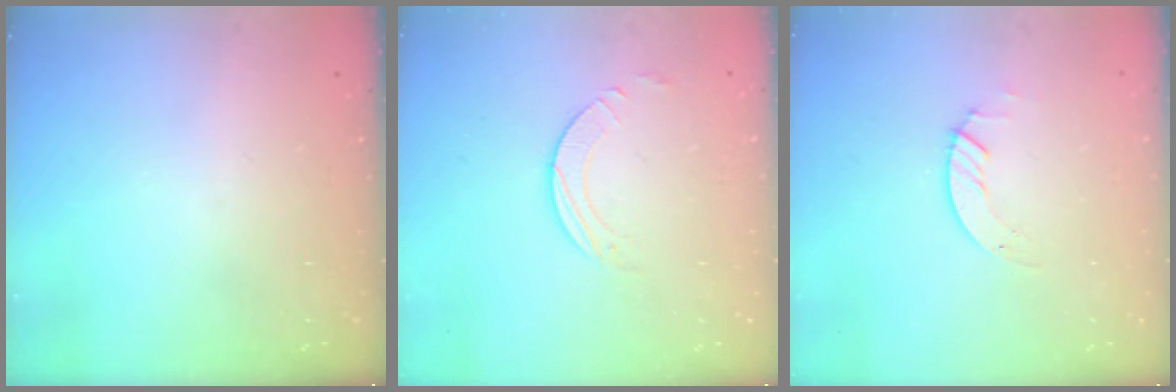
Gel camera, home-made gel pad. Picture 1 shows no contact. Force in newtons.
{"total": 2.7, "press": 2.7, "slide": 0.2}
{"total": 1.3, "press": 1.3, "slide": 0.2}